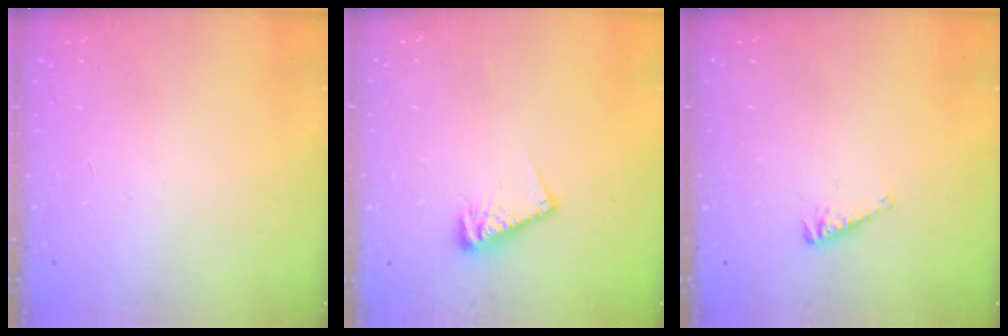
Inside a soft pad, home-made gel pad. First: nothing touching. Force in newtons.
{"total": 8.2, "press": 8.2, "slide": 0.8}
{"total": 4.0, "press": 4.0, "slide": 0.4}